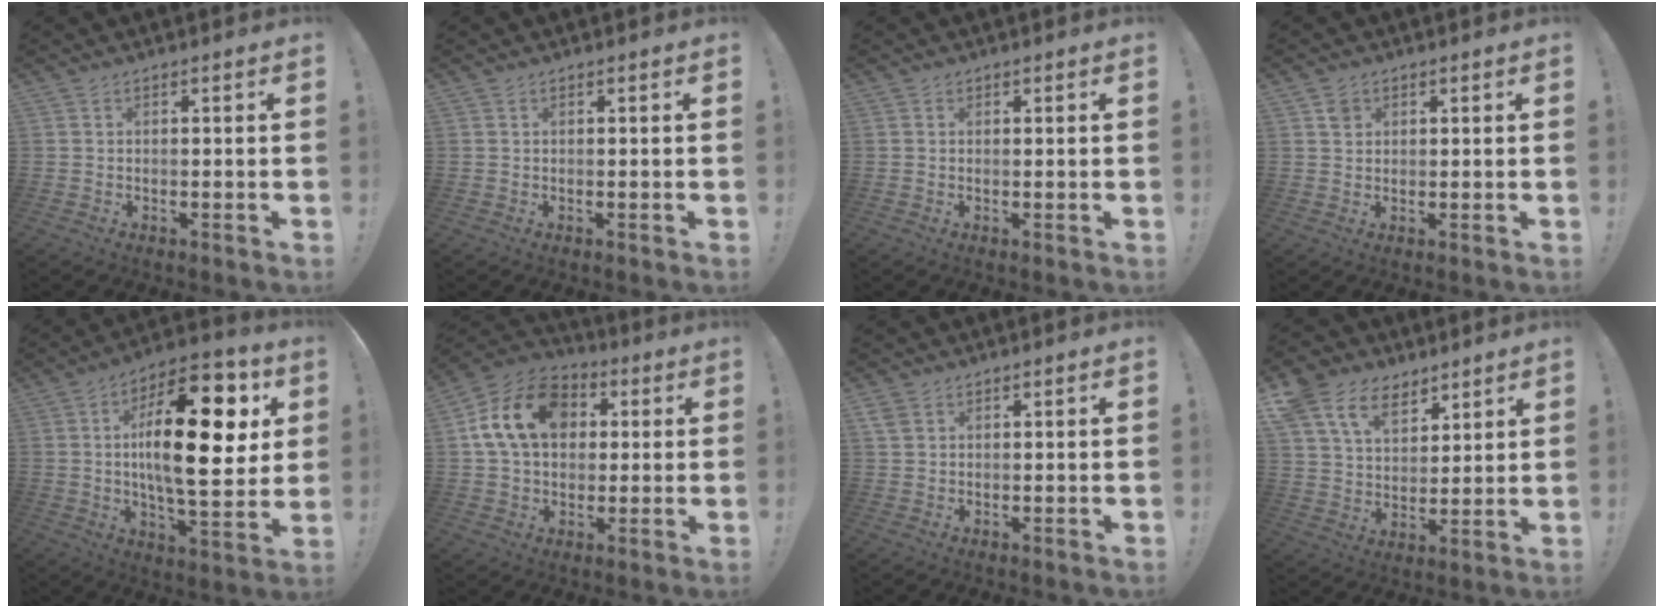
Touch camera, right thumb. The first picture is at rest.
{"total": 0.0}
{"total": 0.5, "force": [0.3, 0.4, -0.1], "torque": [0.007, -0.001, 0.006]}
{"total": 2.6, "force": [1.4, 2.1, 0.4], "torque": [0.010, -0.004, 0.023]}
{"total": 25.3, "force": [4.8, 10.1, 22.7], "torque": [-0.364, -0.021, 0.070]}
{"total": 18.0, "force": [4.7, 13.3, 11.1], "torque": [-0.177, 0.008, 0.092]}
{"total": 3.0, "force": [1.6, 1.9, 1.7], "torque": [-0.027, -0.002, 0.032]}
{"total": 14.1, "force": [8.8, 9.2, 6.1], "torque": [-0.111, -0.044, 0.170]}